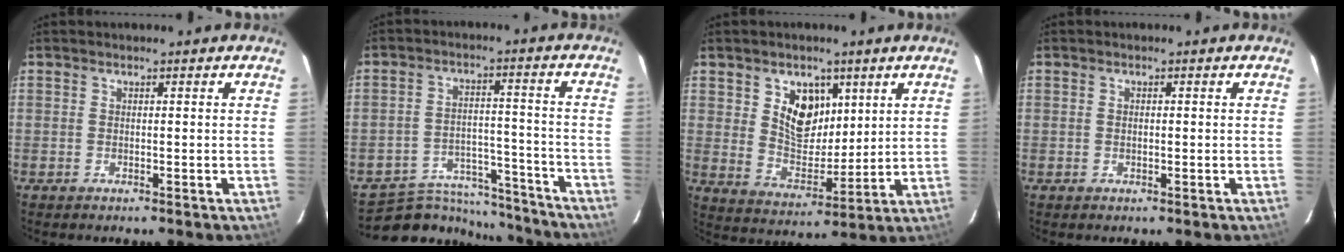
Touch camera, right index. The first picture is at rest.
{"total": 14.3, "force": [-13.0, 5.3, 2.5], "torque": [-0.055, 0.029, -0.182]}
{"total": 9.7, "force": [4.1, 6.7, 5.7], "torque": [-0.096, -0.003, 0.083]}
{"total": 0.8, "force": [0.0, 0.4, 0.7], "torque": [-0.012, 0.002, -0.001]}